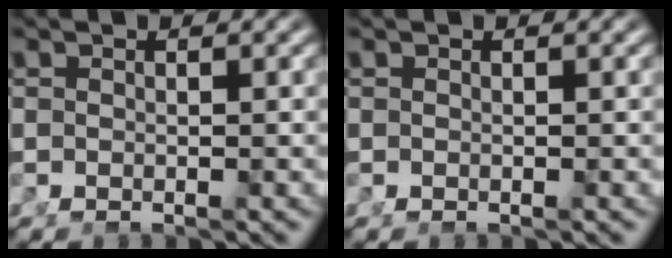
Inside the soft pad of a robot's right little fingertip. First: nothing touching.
{"total": 0.0}